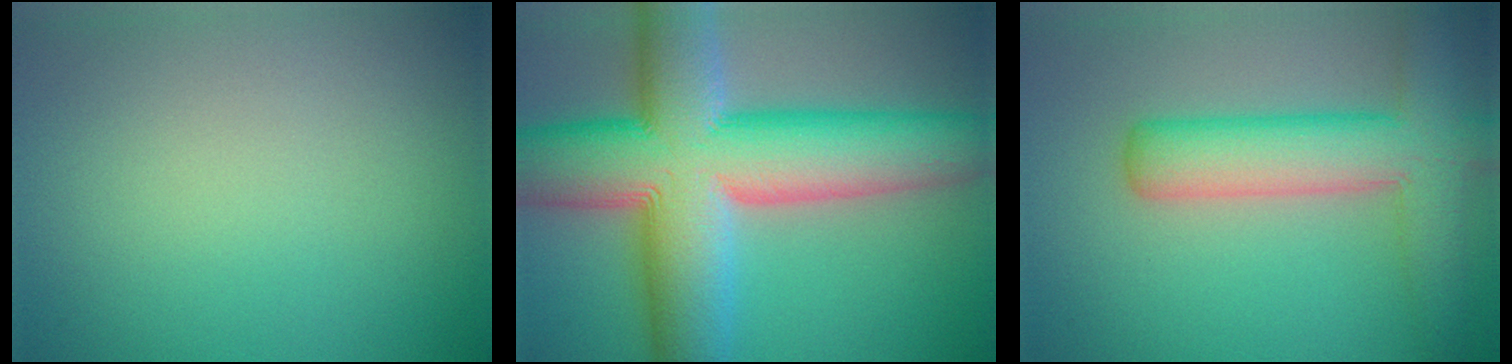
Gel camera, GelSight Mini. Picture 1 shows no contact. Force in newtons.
{"total": 15.4, "press": 15.4, "slide": 0.7}
{"total": 7.2, "press": 7.2, "slide": 0.4}